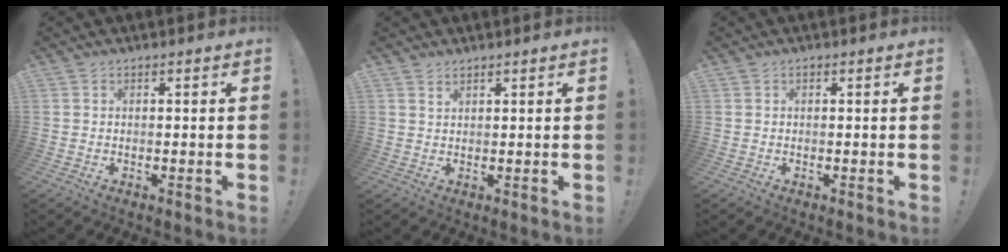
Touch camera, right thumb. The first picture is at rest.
{"total": 1.4, "force": [1.1, 0.4, 0.7], "torque": [-0.013, -0.003, 0.021]}
{"total": 0.0}